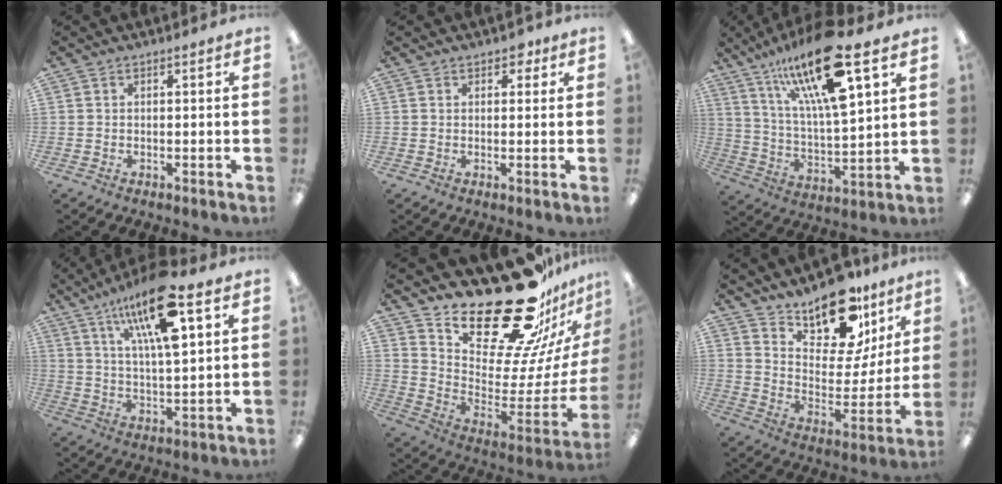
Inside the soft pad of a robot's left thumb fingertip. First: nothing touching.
{"total": 3.0, "force": [1.9, 2.0, 1.1], "torque": [0.000, -0.004, 0.030]}
{"total": 21.4, "force": [13.6, 5.5, 15.6], "torque": [-0.277, -0.067, 0.219]}
{"total": 17.0, "force": [9.3, 5.0, 13.4], "torque": [-0.237, -0.034, 0.148]}
{"total": 29.9, "force": [22.1, 11.8, 16.4], "torque": [-0.216, -0.172, 0.405]}
{"total": 18.7, "force": [14.9, 8.0, 8.0], "torque": [-0.125, -0.109, 0.261]}